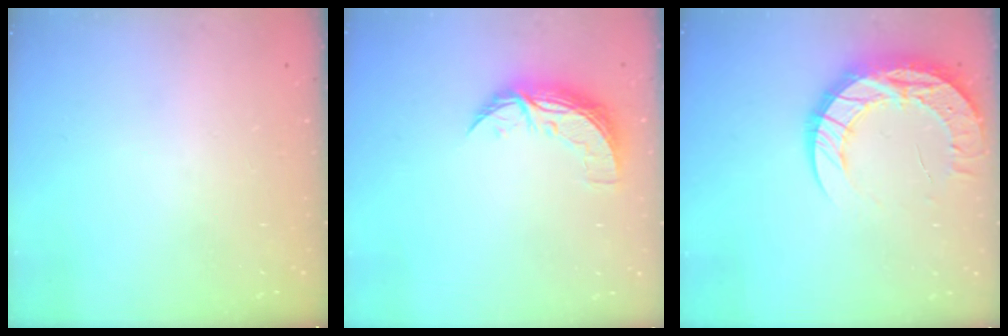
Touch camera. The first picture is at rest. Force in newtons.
{"total": 8.6, "press": 8.6, "slide": 0.1}
{"total": 15.4, "press": 15.4, "slide": 1.1}